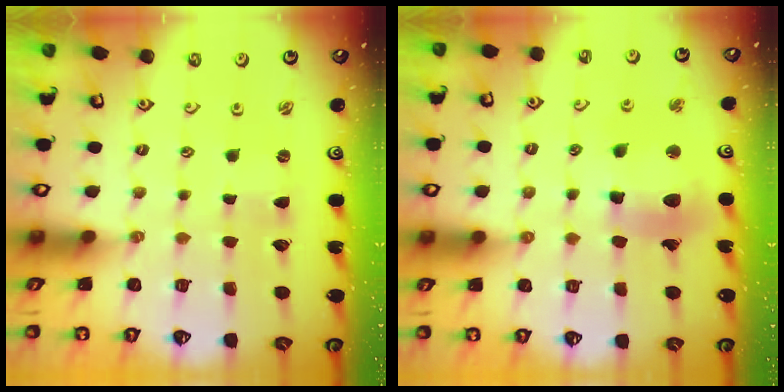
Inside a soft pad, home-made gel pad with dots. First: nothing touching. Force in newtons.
{"total": 12.7, "press": 12.6, "slide": 1.7}